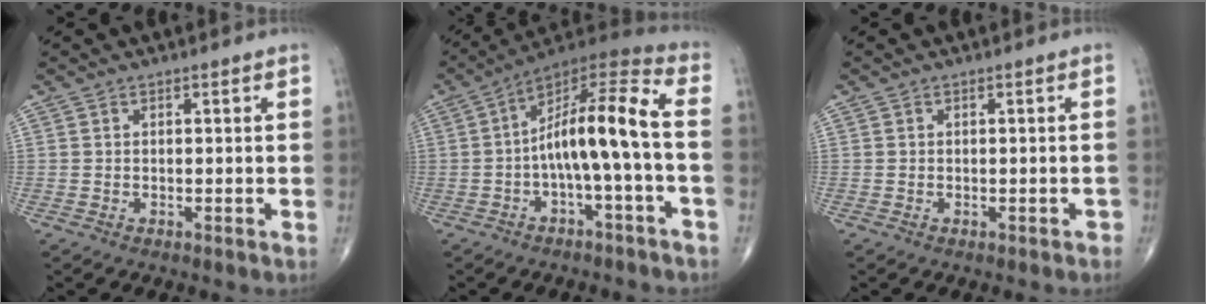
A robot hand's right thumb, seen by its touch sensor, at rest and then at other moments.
{"total": 14.3, "force": [-1.8, 2.2, 14.0], "torque": [-0.252, 0.055, -0.031]}
{"total": 0.7, "force": [-0.5, 0.4, 0.3], "torque": [0.003, 0.006, -0.005]}